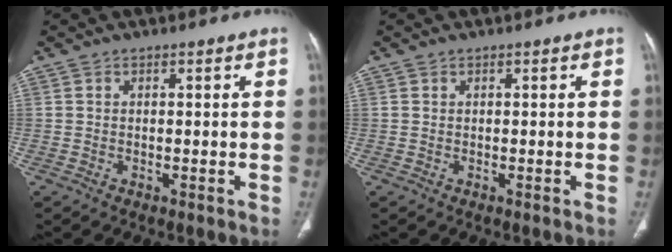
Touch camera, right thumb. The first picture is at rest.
{"total": 0.0}